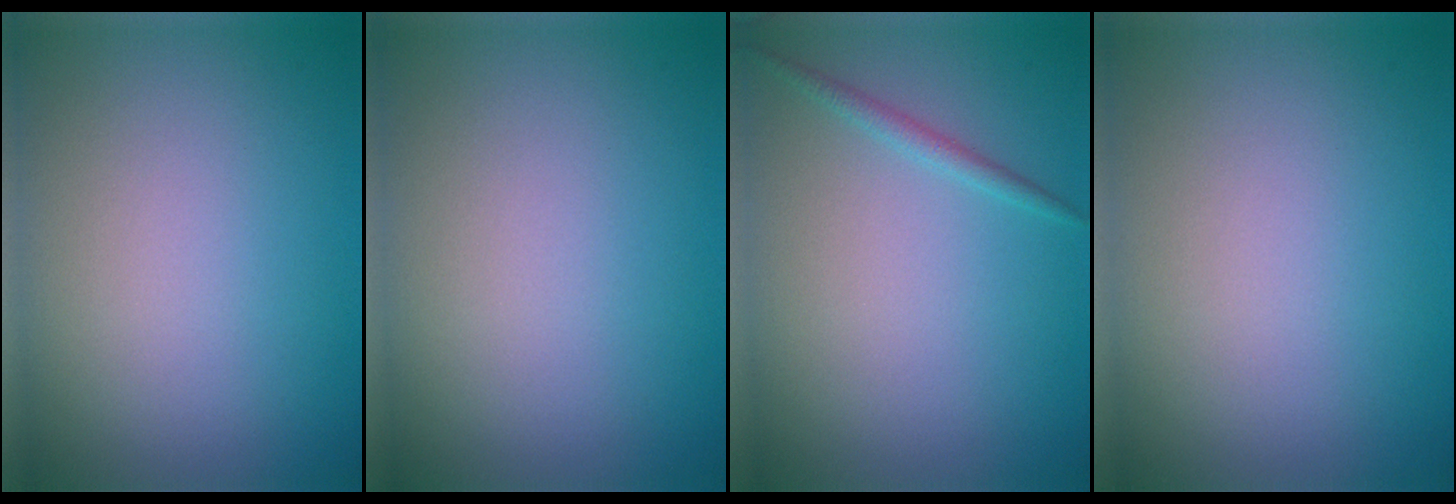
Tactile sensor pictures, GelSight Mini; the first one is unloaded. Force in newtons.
{"total": 0.0}
{"total": 1.1, "press": 1.1, "slide": 0.1}
{"total": 0.0}